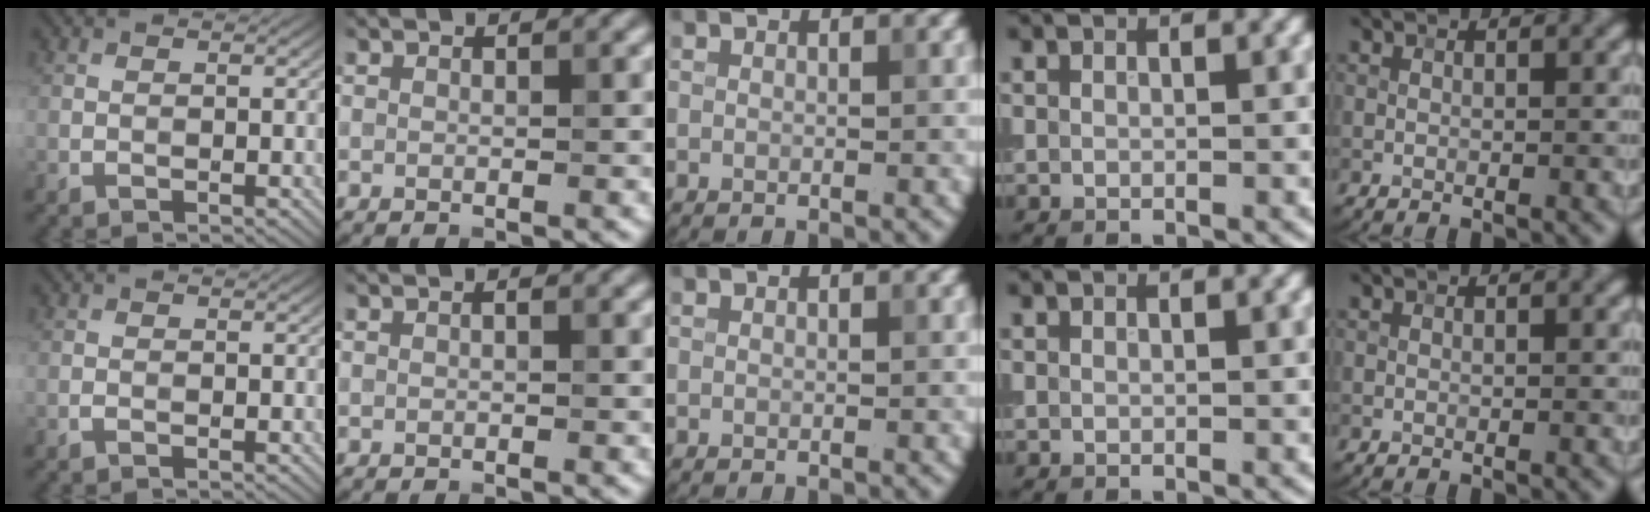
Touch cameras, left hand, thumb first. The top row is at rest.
{}